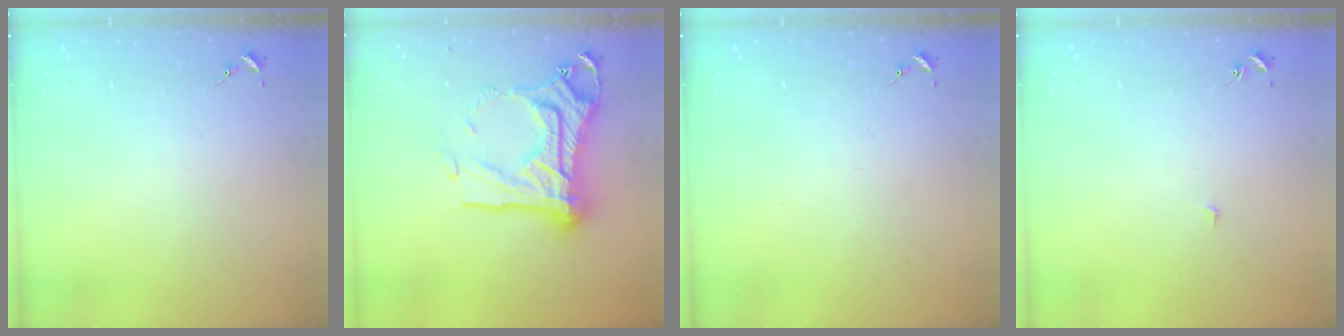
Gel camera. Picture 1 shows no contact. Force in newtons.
{"total": 27.2, "press": 27.1, "slide": 2.4}
{"total": 0.0}
{"total": 2.3, "press": 2.3, "slide": 0.1}